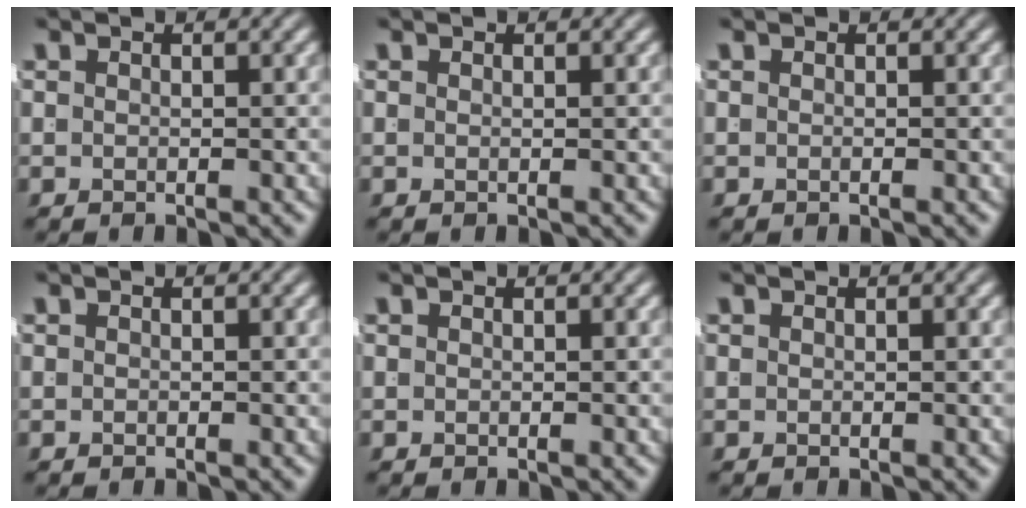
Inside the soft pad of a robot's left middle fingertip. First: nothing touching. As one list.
[{"total": 0.6, "force": [0.0, -0.5, 0.2], "torque": [-0.003, -0.004, 0.002]}, {"total": 0.0}, {"total": 0.0}, {"total": 0.0}, {"total": 0.0}]